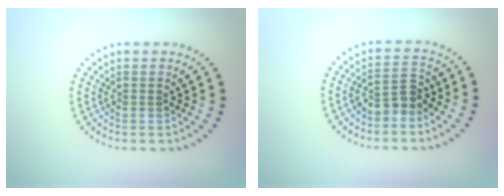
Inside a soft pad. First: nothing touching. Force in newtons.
{"total": 2.6, "press": 2.4, "slide": 1.0}